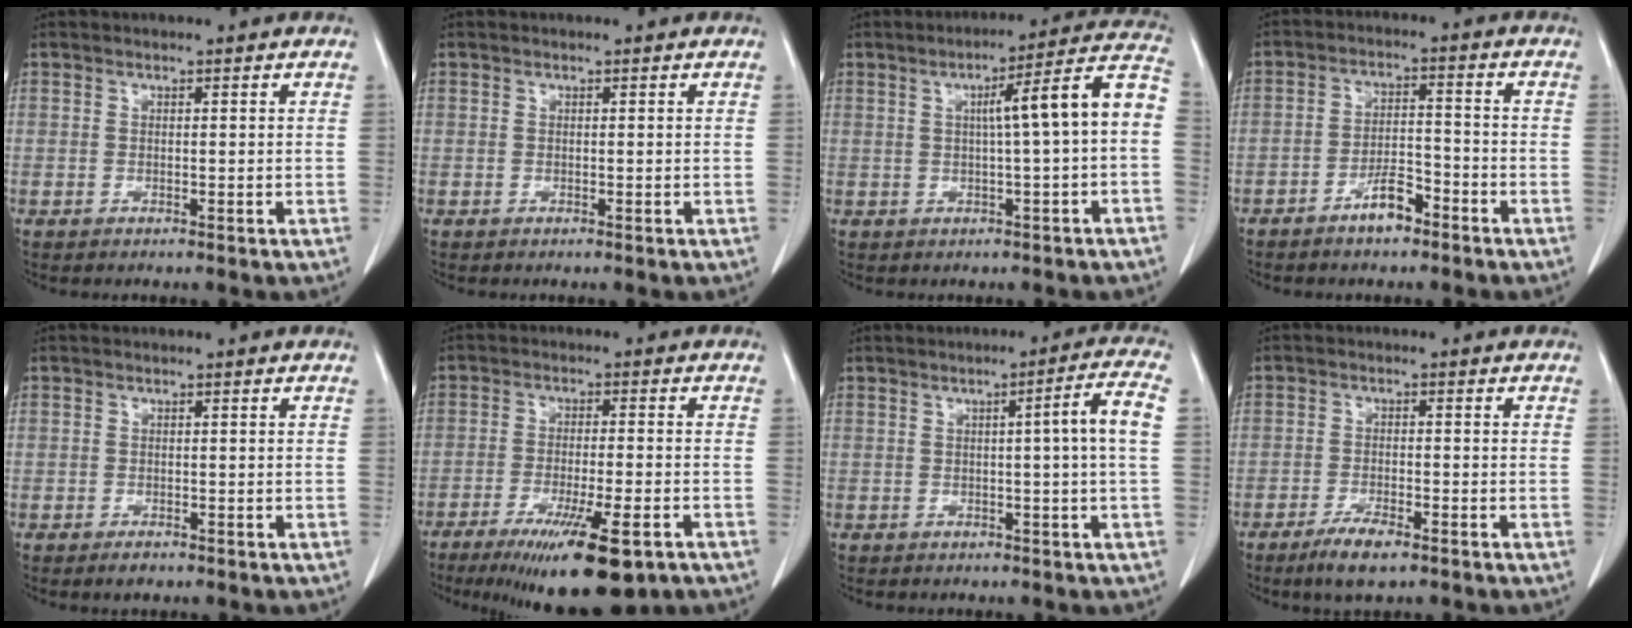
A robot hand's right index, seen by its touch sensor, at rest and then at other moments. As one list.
[{"total": 0.0}, {"total": 10.4, "force": [0.2, -0.3, 10.4], "torque": [-0.140, 0.030, -0.002]}, {"total": 5.2, "force": [-3.6, 1.6, 3.4], "torque": [-0.061, 0.010, -0.060]}, {"total": 1.4, "force": [-1.0, 0.9, 0.6], "torque": [-0.010, 0.001, -0.012]}, {"total": 14.4, "force": [-9.0, 2.3, 10.9], "torque": [-0.153, -0.031, -0.134]}, {"total": 5.9, "force": [0.3, -1.2, 5.7], "torque": [-0.078, 0.005, 0.005]}, {"total": 4.8, "force": [-3.3, 1.1, 3.3], "torque": [-0.066, -0.005, -0.055]}]